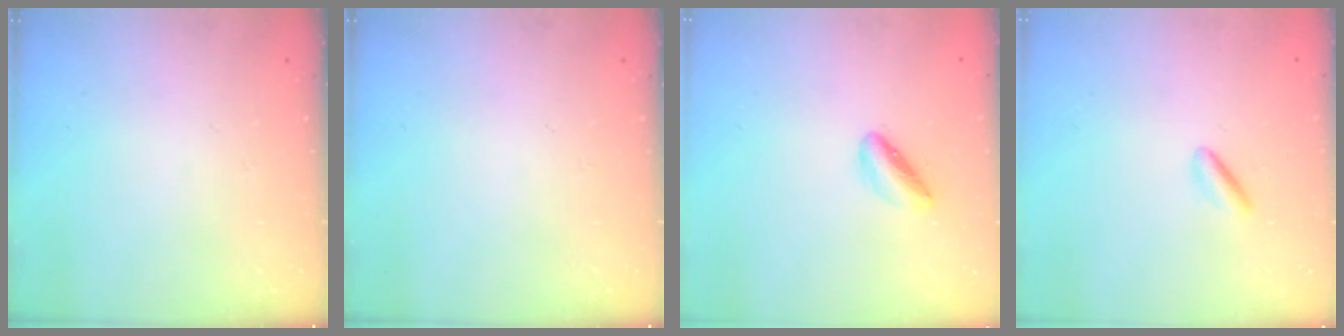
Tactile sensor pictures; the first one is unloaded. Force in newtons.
{"total": 0.0}
{"total": 3.9, "press": 3.7, "slide": 1.2}
{"total": 2.2, "press": 2.1, "slide": 0.8}